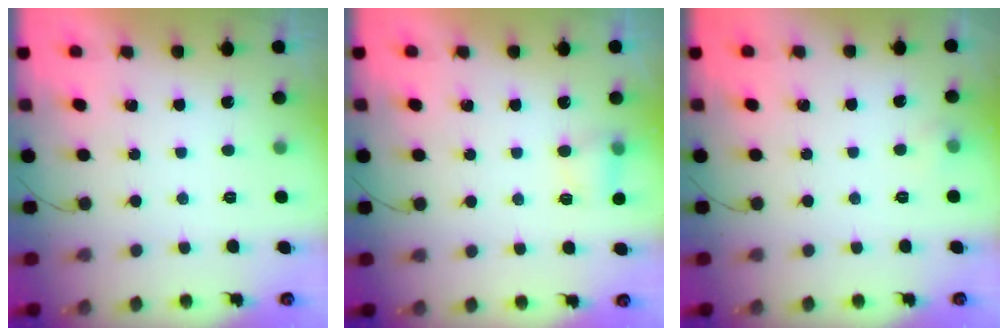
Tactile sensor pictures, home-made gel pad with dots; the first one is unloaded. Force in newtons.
{"total": 5.2, "press": 4.9, "slide": 1.6}
{"total": 3.7, "press": 3.5, "slide": 1.4}